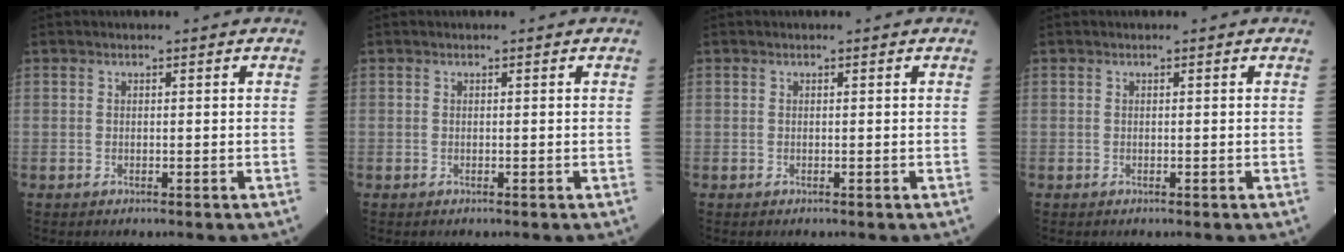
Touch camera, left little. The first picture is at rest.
{"total": 0.0}
{"total": 0.0}
{"total": 0.0}